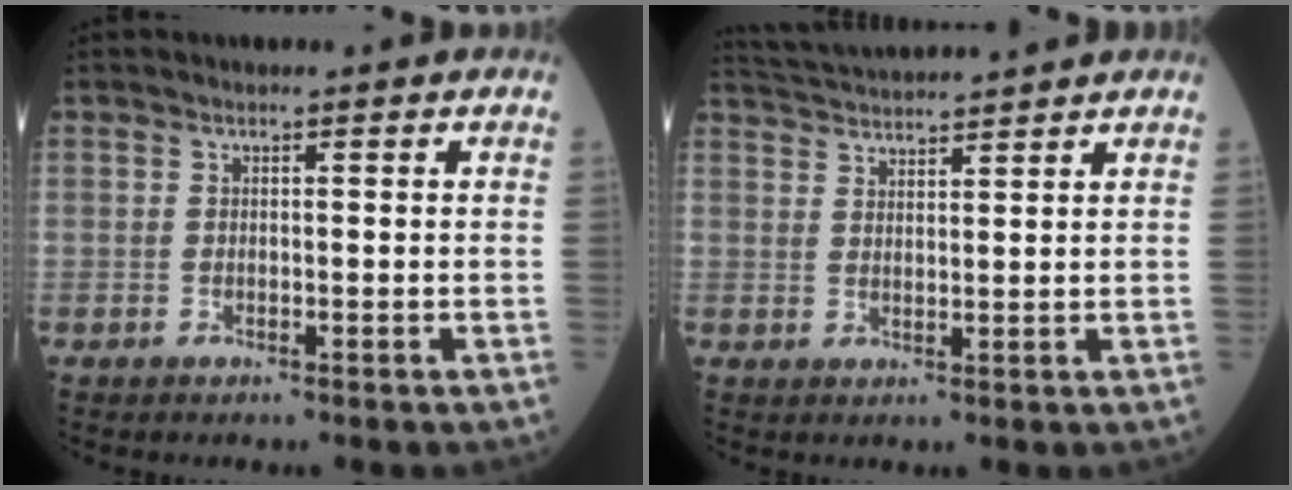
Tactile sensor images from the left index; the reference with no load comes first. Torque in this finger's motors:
{"motor_torque": [-0.76, -1.38, 0.08, 0.03]}